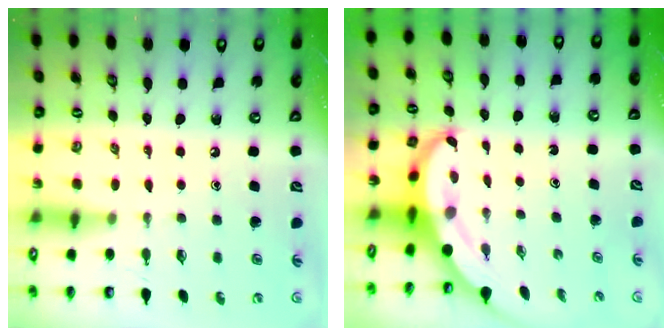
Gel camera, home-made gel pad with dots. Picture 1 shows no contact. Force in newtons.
{"total": 5.3, "press": 5.2, "slide": 0.5}